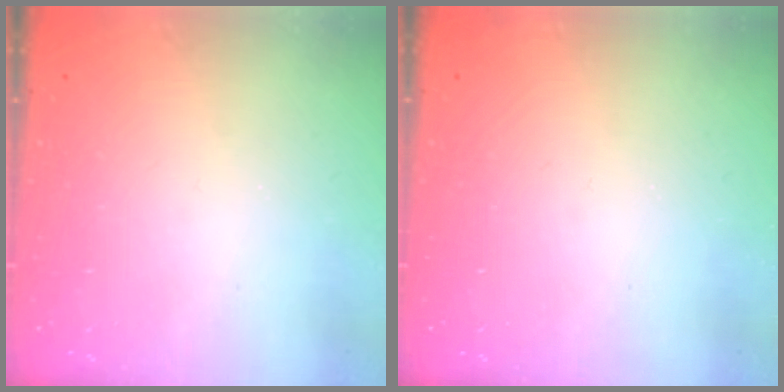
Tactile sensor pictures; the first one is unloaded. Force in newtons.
{"total": 0.0}